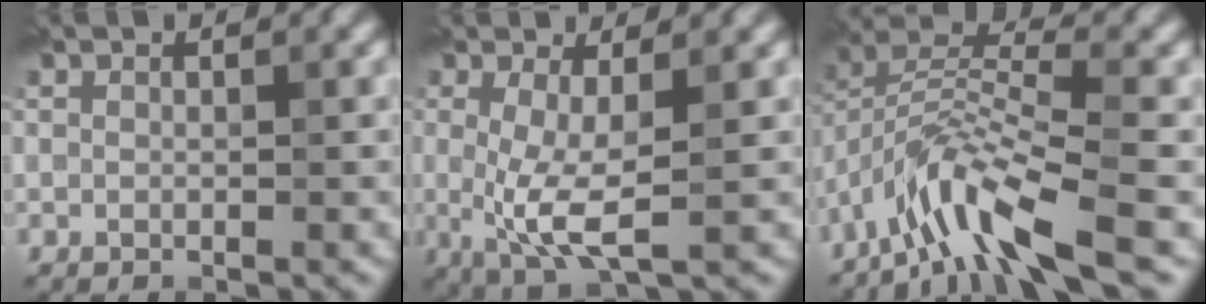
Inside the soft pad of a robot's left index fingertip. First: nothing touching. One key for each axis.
{"total": 5.0, "fx": -0.3, "fy": 1.4, "fz": 4.8, "tx": -0.099, "ty": -0.012, "tz": -0.005}
{"total": 7.6, "fx": -4.9, "fy": 1.6, "fz": 5.6, "tx": -0.103, "ty": 0.009, "tz": -0.102}